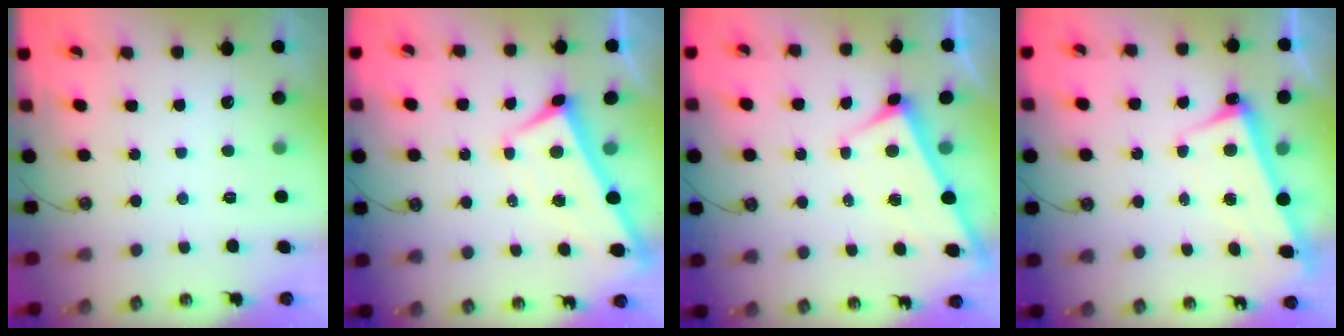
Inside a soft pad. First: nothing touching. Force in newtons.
{"total": 3.3, "press": 3.3, "slide": 0.6}
{"total": 3.2, "press": 3.2, "slide": 0.0}
{"total": 3.4, "press": 3.2, "slide": 0.9}